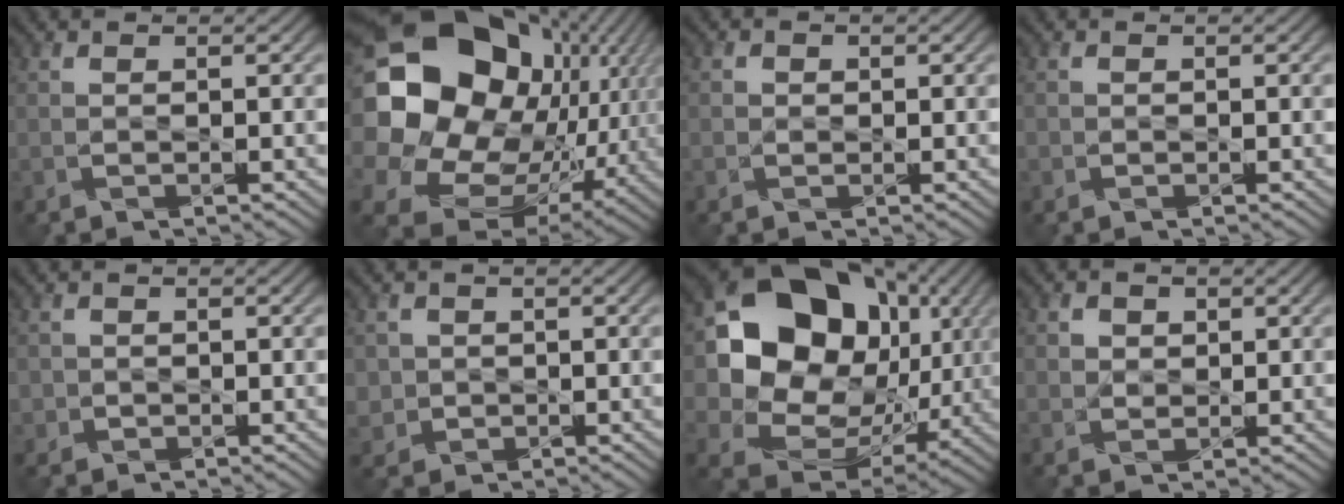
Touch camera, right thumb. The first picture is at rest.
{"total": 24.4, "force": [4.3, 19.4, 14.3], "torque": [-0.350, -0.021, 0.105]}
{"total": 0.9, "force": [-0.1, 0.9, 0.2], "torque": [-0.001, -0.005, -0.006]}
{"total": 0.6, "force": [-0.3, 0.6, -0.1], "torque": [0.002, -0.004, -0.007]}
{"total": 1.4, "force": [-0.3, 1.4, -0.1], "torque": [0.002, -0.007, -0.008]}
{"total": 2.6, "force": [0.0, 2.6, 0.2], "torque": [-0.014, -0.008, -0.004]}
{"total": 20.1, "force": [4.0, 16.5, 10.8], "torque": [-0.266, -0.001, 0.099]}
{"total": 2.3, "force": [0.8, 2.0, 0.9], "torque": [-0.024, -0.010, 0.013]}